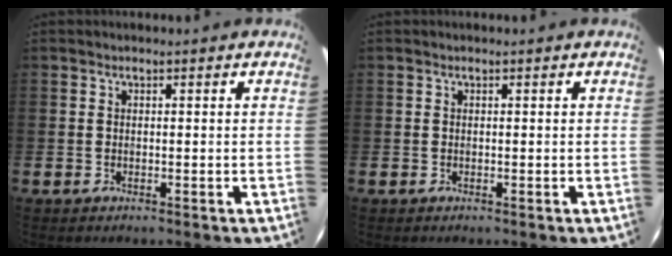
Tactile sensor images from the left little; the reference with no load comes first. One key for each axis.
{"total": 0.0}